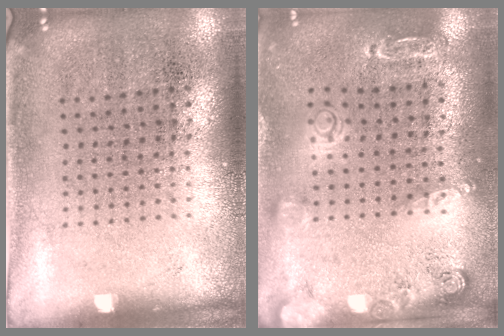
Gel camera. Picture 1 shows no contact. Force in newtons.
{"total": 1.5, "press": 1.5, "slide": 0.1}